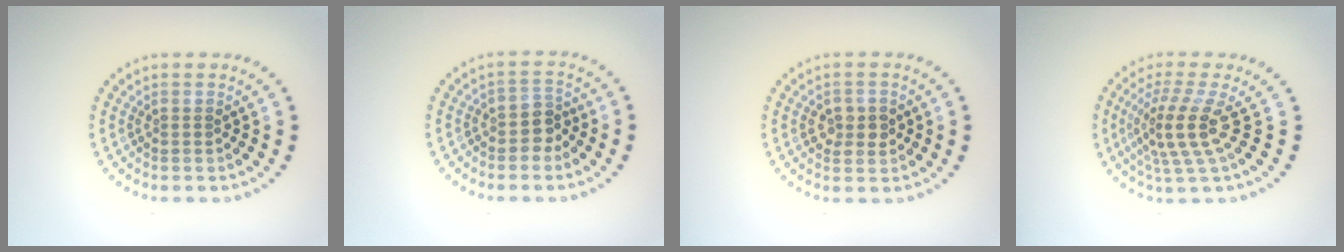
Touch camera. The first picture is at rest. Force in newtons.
{"total": 2.0, "press": 1.7, "slide": 1.1}
{"total": 2.2, "press": 2.2, "slide": 0.4}
{"total": 4.0, "press": 3.0, "slide": 2.7}